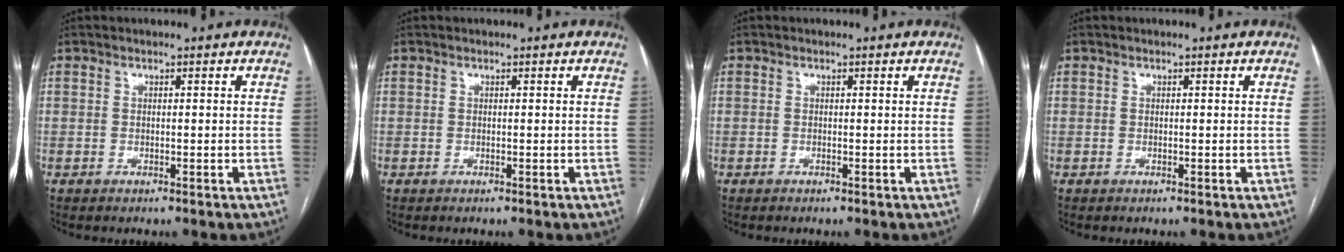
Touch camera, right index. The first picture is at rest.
{"total": 0.0}
{"total": 0.0}
{"total": 0.0}